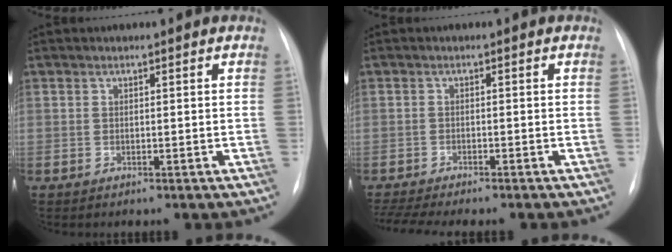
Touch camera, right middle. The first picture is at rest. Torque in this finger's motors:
{"motor_torque": [0.63, -0.61, 0.09, 0.02]}